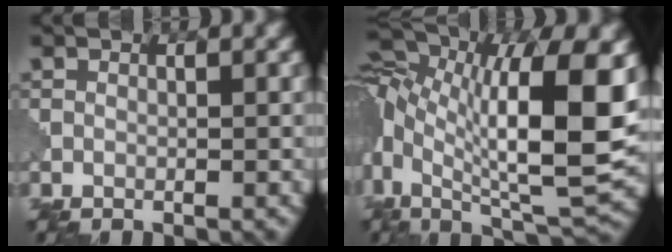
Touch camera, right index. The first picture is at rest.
{"total": 13.9, "force": [1.5, 5.8, 12.5], "torque": [-0.240, 0.005, 0.025]}